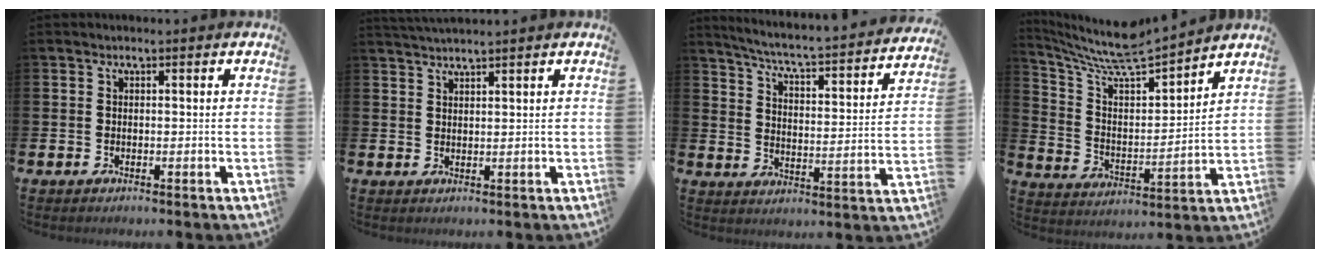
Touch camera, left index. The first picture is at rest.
{"total": 2.2, "force": [2.1, -0.2, 0.1], "torque": [-0.005, -0.006, 0.040]}
{"total": 5.2, "force": [4.9, 0.0, 1.8], "torque": [-0.061, -0.048, 0.075]}
{"total": 8.8, "force": [8.3, 0.9, 2.6], "torque": [-0.093, -0.068, 0.143]}